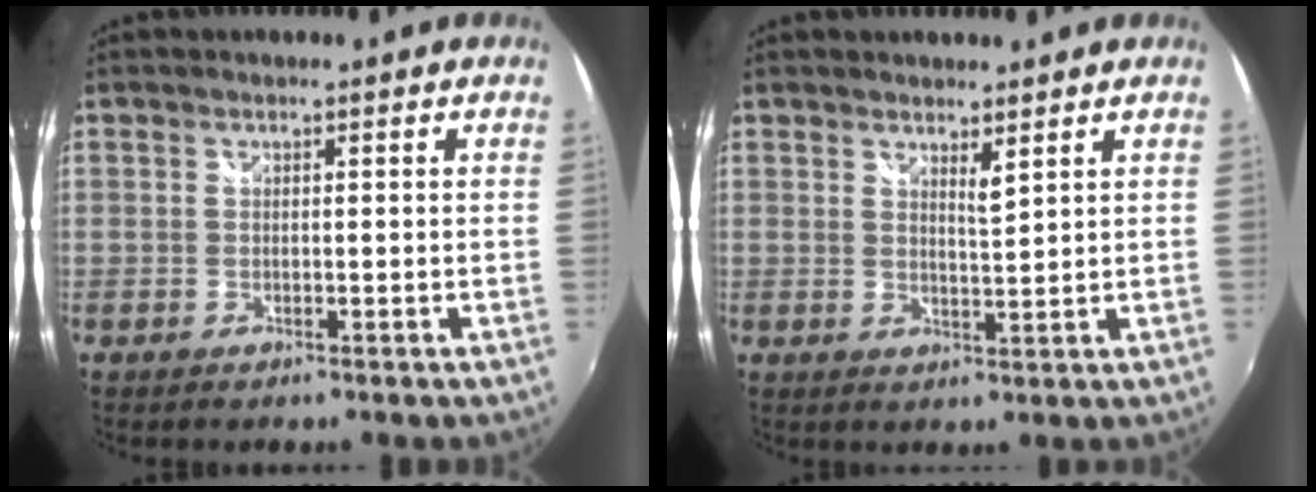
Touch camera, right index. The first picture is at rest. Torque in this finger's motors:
{"motor_torque": [-0.01, 0.18, 0.08, 0.00]}